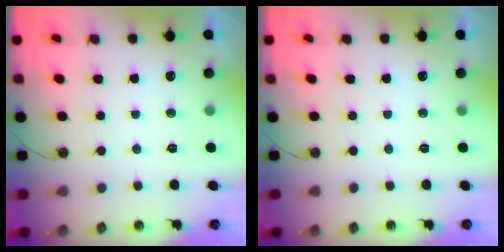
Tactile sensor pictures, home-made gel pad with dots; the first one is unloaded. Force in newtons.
{"total": 0.0}